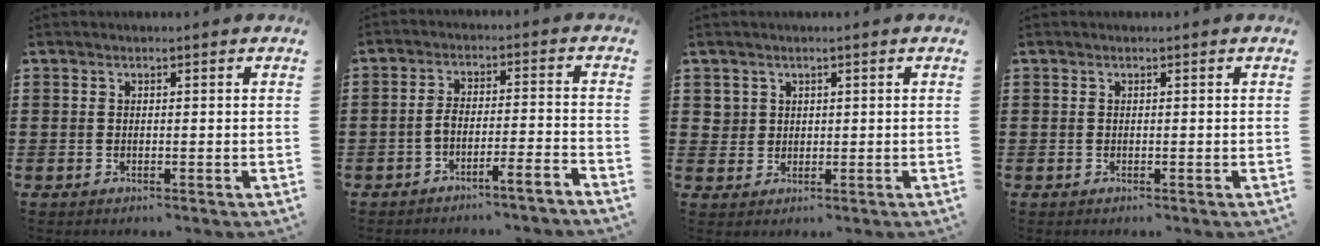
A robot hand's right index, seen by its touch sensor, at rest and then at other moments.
{"total": 4.4, "force": [-3.9, -0.3, 2.2], "torque": [-0.052, -0.009, -0.081]}
{"total": 2.1, "force": [1.0, 1.8, 0.2], "torque": [-0.012, 0.009, 0.020]}
{"total": 0.0}